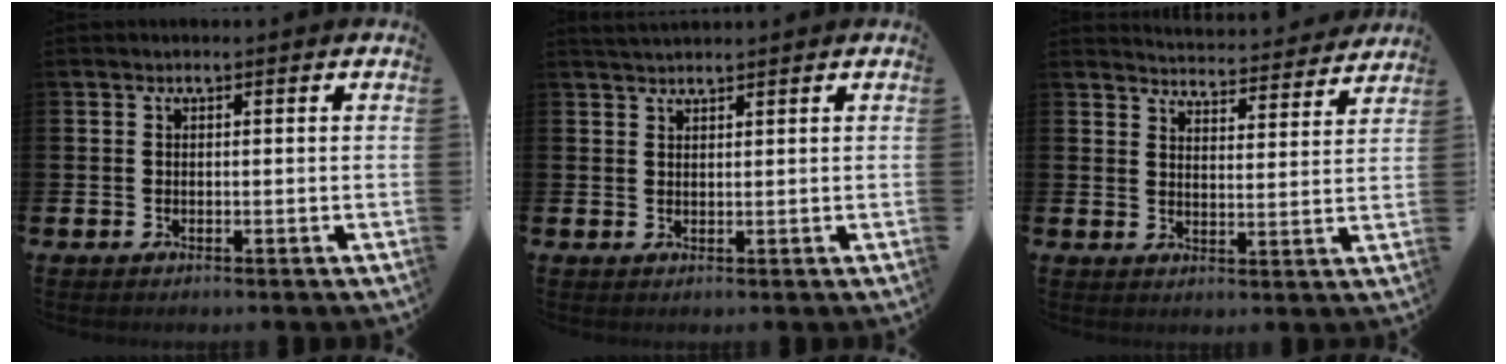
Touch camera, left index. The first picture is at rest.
{"total": 1.9, "force": [1.9, 0.3, 0.4], "torque": [-0.008, -0.001, 0.034]}
{"total": 4.6, "force": [4.6, 0.4, 0.1], "torque": [-0.015, -0.040, 0.079]}